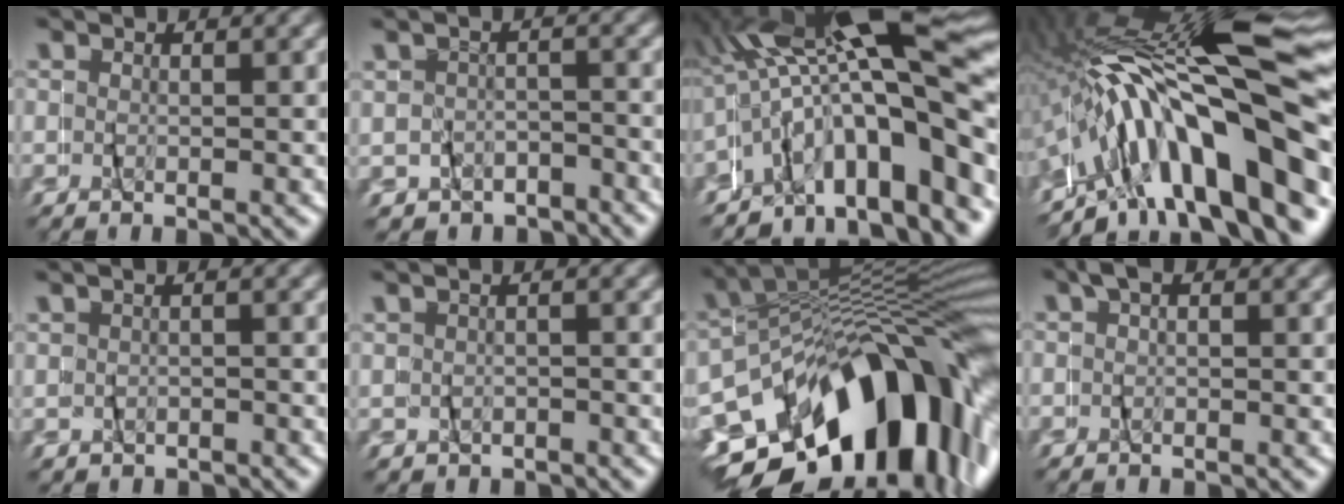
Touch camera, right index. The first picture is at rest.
{"total": 2.3, "force": [-1.1, 1.6, -1.1], "torque": [0.010, 0.004, -0.021]}
{"total": 14.1, "force": [0.6, 6.4, 12.5], "torque": [-0.184, 0.016, 0.006]}
{"total": 17.9, "force": [-1.3, 7.9, 16.0], "torque": [-0.289, 0.000, -0.004]}
{"total": 1.5, "force": [0.5, 1.3, 0.4], "torque": [-0.021, 0.006, 0.010]}
{"total": 1.8, "force": [0.5, 1.7, 0.3], "torque": [-0.020, 0.008, 0.008]}
{"total": 22.1, "force": [-8.1, 13.3, 15.6], "torque": [-0.237, -0.027, -0.105]}
{"total": 1.3, "force": [0.5, 0.7, 1.0], "torque": [-0.023, 0.008, 0.002]}